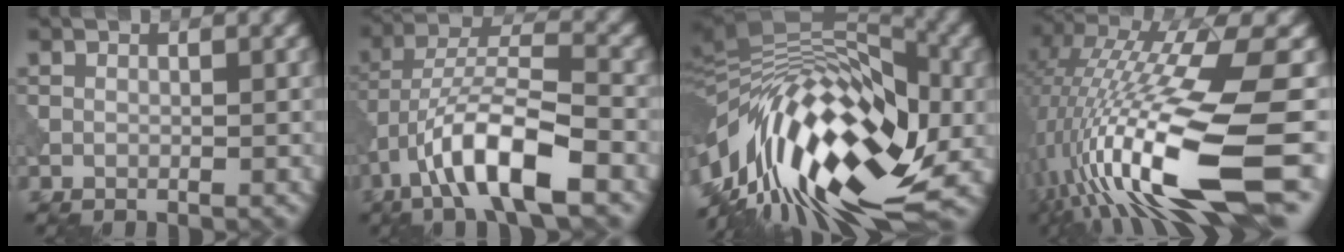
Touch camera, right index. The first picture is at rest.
{"total": 9.5, "force": [-4.7, 2.8, 7.8], "torque": [-0.137, 0.016, -0.088]}
{"total": 17.3, "force": [-4.2, 7.9, 14.8], "torque": [-0.258, 0.029, -0.099]}
{"total": 15.7, "force": [-3.4, 3.7, 14.9], "torque": [-0.293, -0.003, -0.047]}